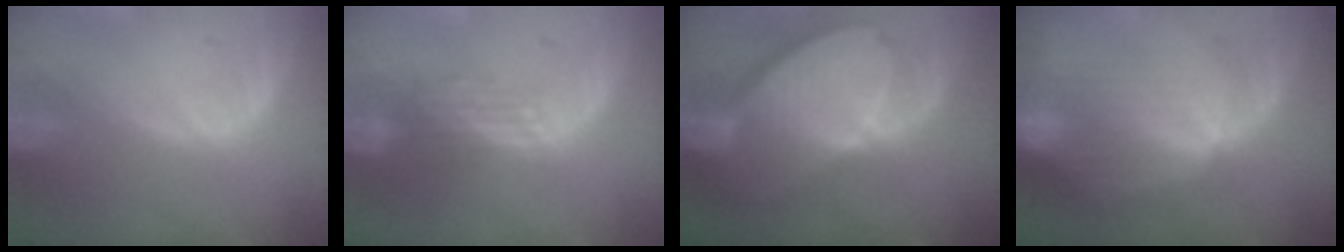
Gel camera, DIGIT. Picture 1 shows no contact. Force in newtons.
{"total": 2.8, "press": 2.4, "slide": 1.4}
{"total": 10.3, "press": 9.0, "slide": 5.1}
{"total": 8.9, "press": 8.0, "slide": 3.9}